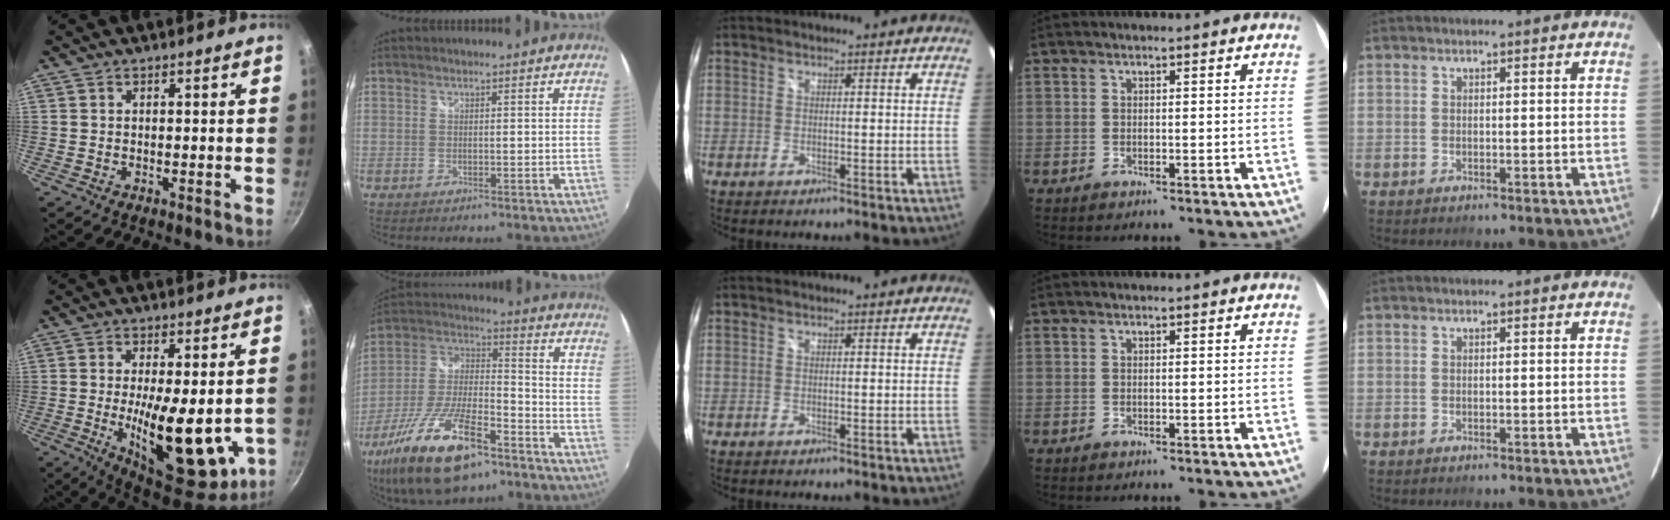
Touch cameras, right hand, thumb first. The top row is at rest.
{"thumb": {"total": 18.9, "force": [-2.1, 7.6, 17.2], "torque": [-0.248, -0.018, -0.016]}, "index": {"total": 22.0, "force": [-13.2, 8.1, 15.7], "torque": [-0.318, -0.028, -0.236]}}